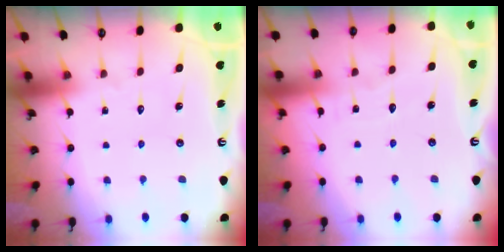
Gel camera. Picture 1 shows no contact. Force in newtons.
{"total": 2.7, "press": 2.7, "slide": 0.3}